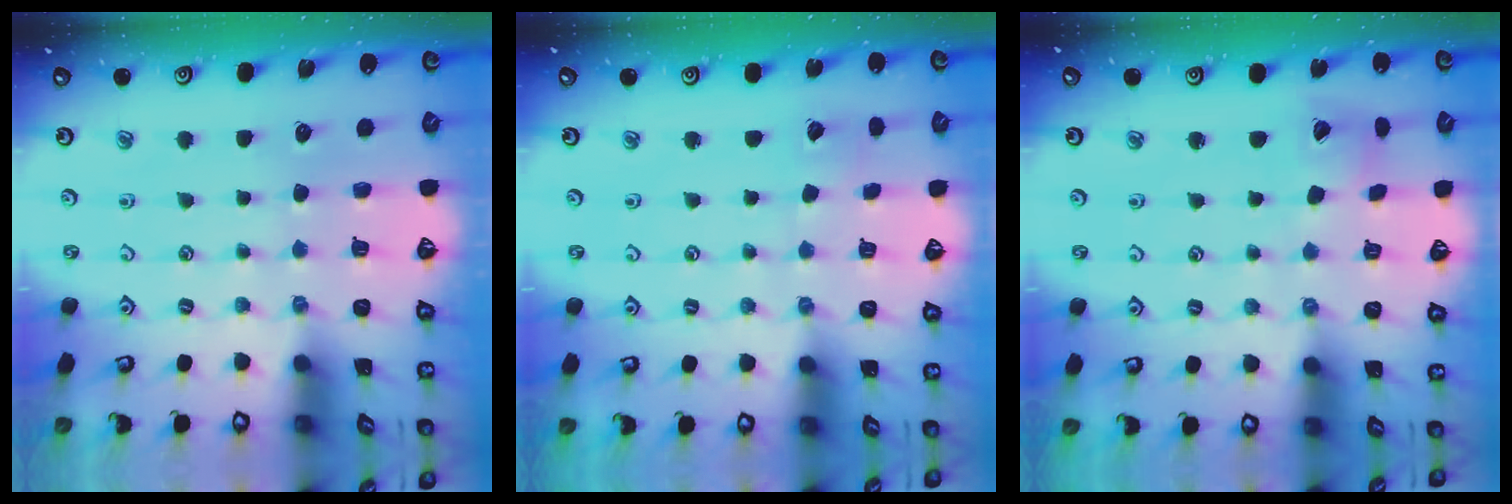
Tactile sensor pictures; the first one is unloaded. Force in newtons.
{"total": 3.4, "press": 3.3, "slide": 0.6}
{"total": 7.1, "press": 7.0, "slide": 0.9}